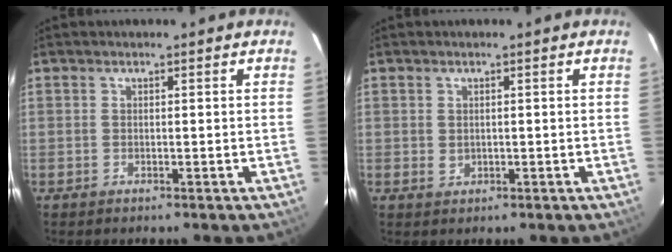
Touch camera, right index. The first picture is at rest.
{"total": 1.1, "force": [0.3, 0.9, 0.4], "torque": [-0.006, 0.002, 0.008]}